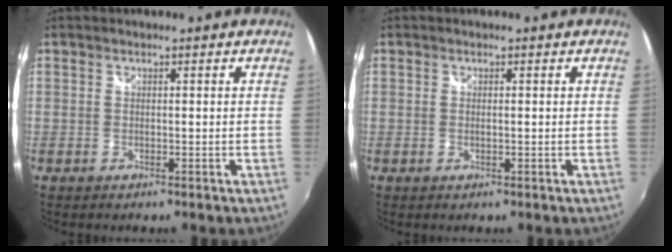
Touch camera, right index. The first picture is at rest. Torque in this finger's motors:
{"motor_torque": [-0.30, 0.01, -0.04, -0.01]}